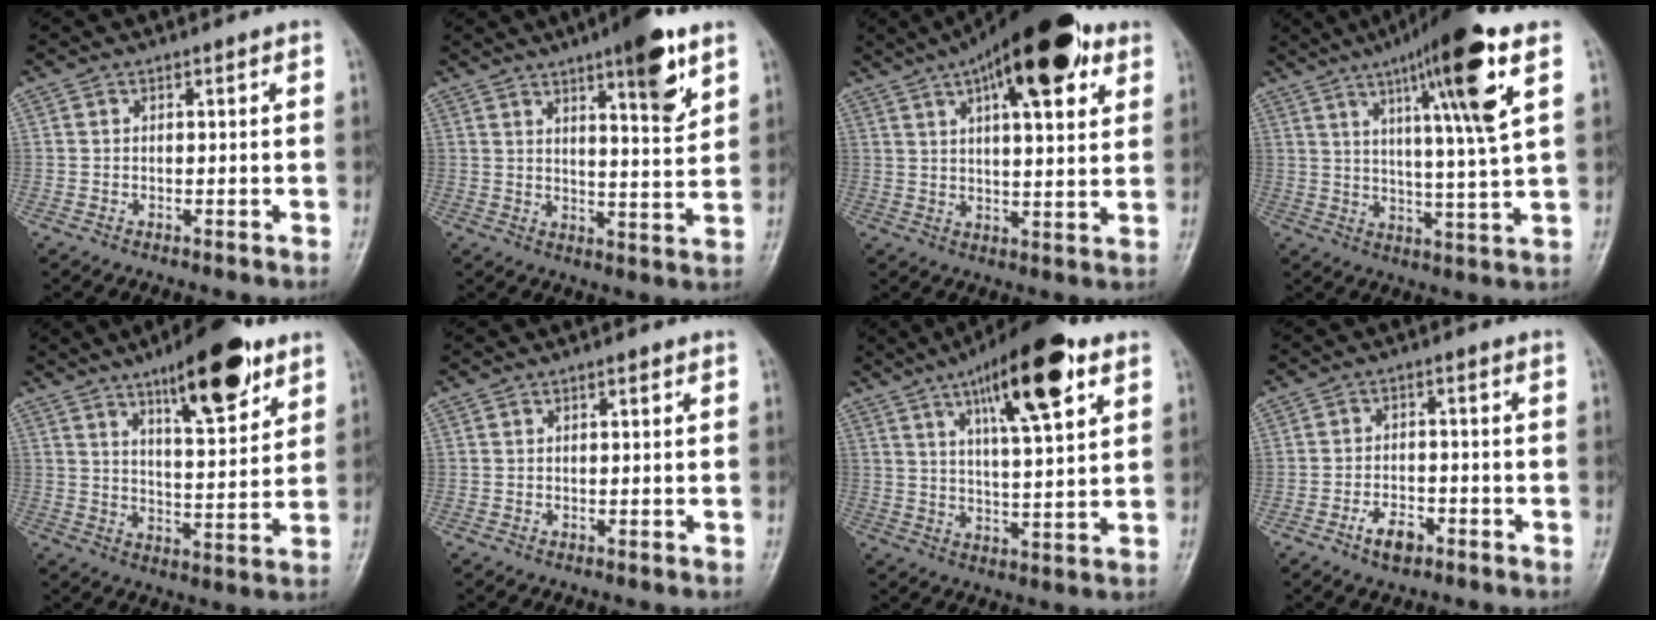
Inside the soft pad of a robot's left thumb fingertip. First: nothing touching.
{"total": 11.0, "force": [6.3, 2.5, 8.7], "torque": [-0.108, -0.035, 0.088]}
{"total": 19.6, "force": [10.1, 7.0, 15.3], "torque": [-0.214, -0.011, 0.152]}
{"total": 16.4, "force": [7.4, 1.3, 14.5], "torque": [-0.235, -0.022, 0.114]}
{"total": 15.1, "force": [9.1, 4.7, 11.1], "torque": [-0.137, -0.049, 0.140]}
{"total": 1.1, "force": [0.5, 0.4, 0.8], "torque": [-0.011, 0.001, 0.006]}
{"total": 17.2, "force": [8.7, 4.7, 14.1], "torque": [-0.202, -0.024, 0.139]}
{"total": 4.8, "force": [-2.8, 2.5, 2.9], "torque": [-0.044, 0.017, -0.048]}